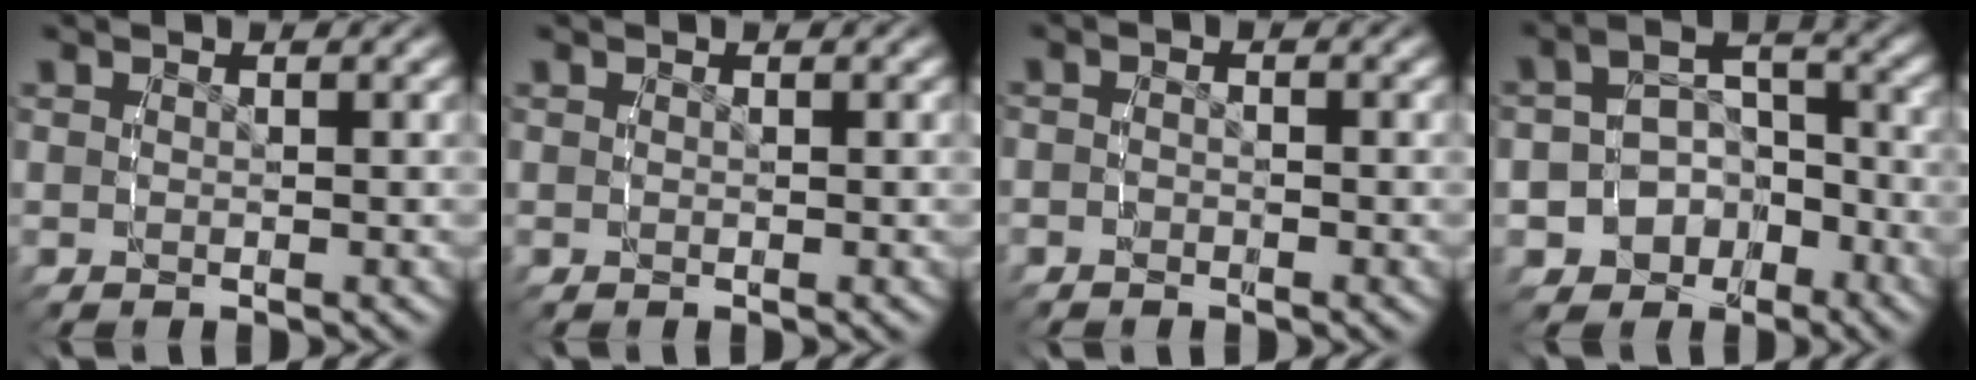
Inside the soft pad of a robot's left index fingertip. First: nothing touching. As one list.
[{"total": 0.0}, {"total": 1.5, "force": [-1.4, 0.5, 0.1], "torque": [-0.011, -0.010, -0.026]}, {"total": 10.5, "force": [-4.0, 8.9, 3.8], "torque": [-0.078, -0.045, -0.074]}]